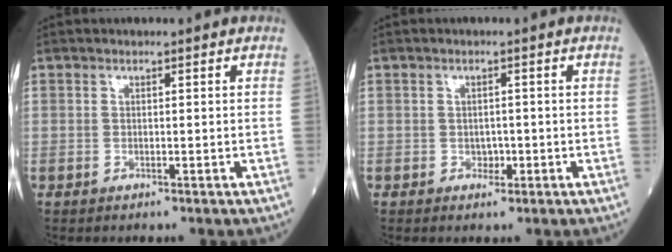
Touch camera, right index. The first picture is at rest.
{"total": 1.5, "force": [-0.4, 1.1, 0.9], "torque": [-0.011, 0.002, -0.004]}